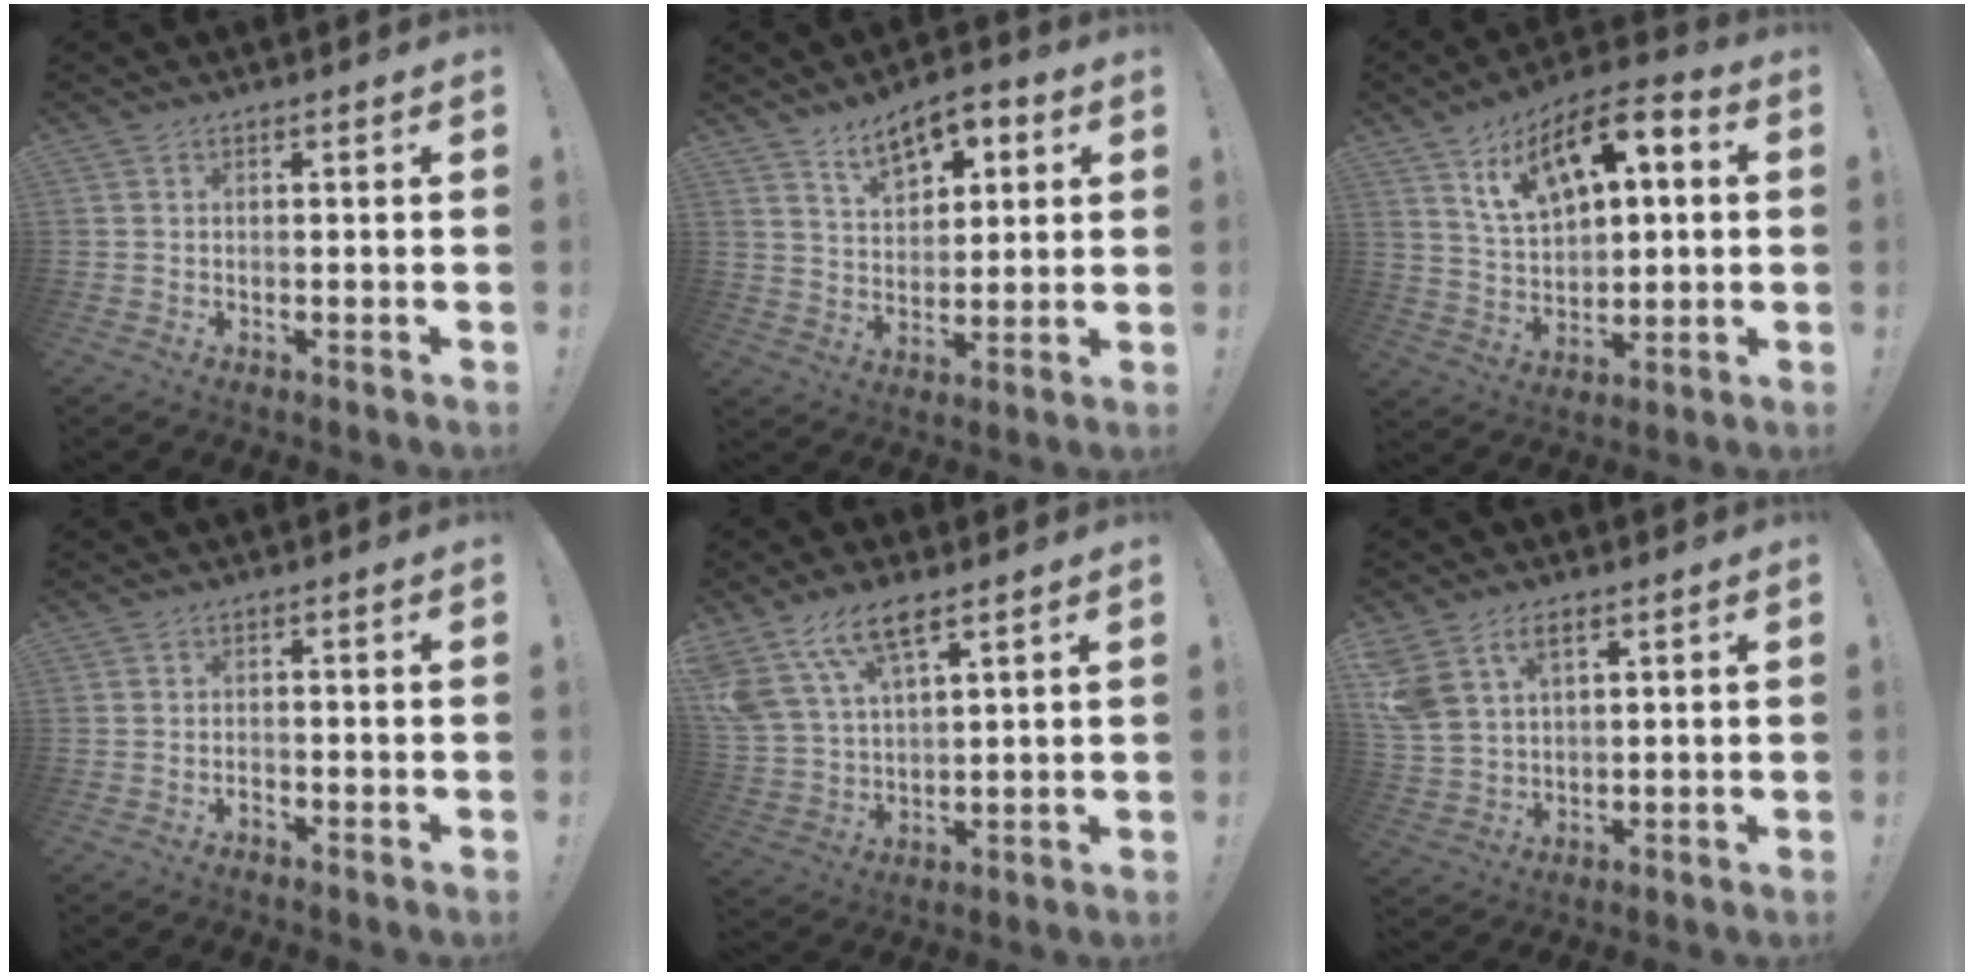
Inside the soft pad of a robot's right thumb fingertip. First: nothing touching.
{"total": 10.3, "force": [6.5, 5.6, 5.7], "torque": [-0.085, -0.030, 0.120]}
{"total": 15.0, "force": [7.5, 8.0, 10.2], "torque": [-0.167, -0.038, 0.134]}
{"total": 1.3, "force": [-1.2, 0.2, 0.3], "torque": [-0.011, 0.000, -0.021]}
{"total": 12.7, "force": [8.5, 5.4, 7.8], "torque": [-0.160, -0.037, 0.158]}
{"total": 8.4, "force": [4.6, 5.2, 4.8], "torque": [-0.100, -0.017, 0.090]}